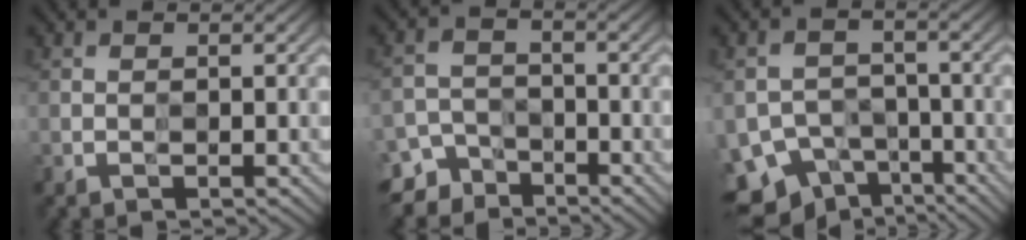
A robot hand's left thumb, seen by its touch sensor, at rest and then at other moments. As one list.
[{"total": 6.0, "force": [-4.8, 3.5, 1.1], "torque": [-0.018, -0.005, -0.091]}, {"total": 8.9, "force": [-6.3, 5.5, 3.0], "torque": [-0.056, -0.015, -0.104]}]